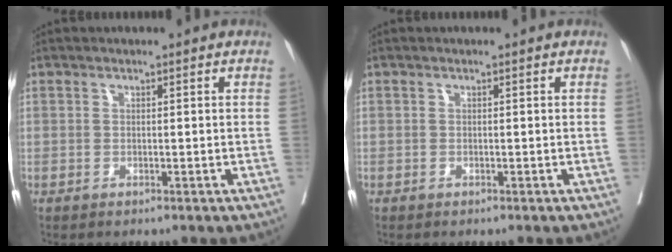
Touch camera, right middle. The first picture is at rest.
{"total": 0.0}